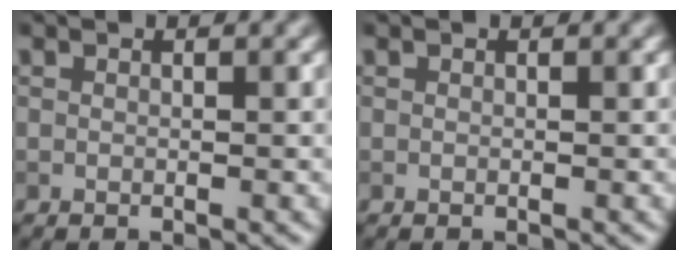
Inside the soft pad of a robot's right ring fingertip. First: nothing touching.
{"total": 0.0}